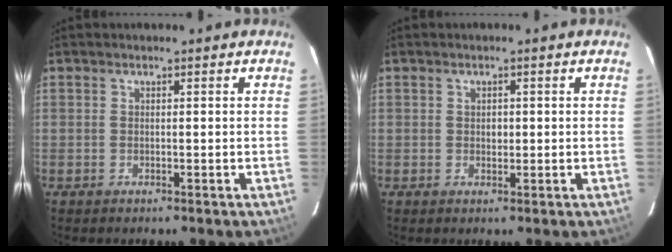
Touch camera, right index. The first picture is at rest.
{"total": 1.2, "force": [0.1, 1.0, 0.6], "torque": [-0.009, 0.004, 0.003]}